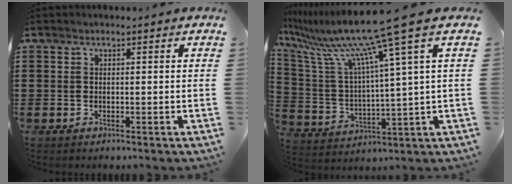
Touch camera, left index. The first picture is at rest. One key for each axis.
{"total": 12.5, "fx": 9.0, "fy": -0.6, "fz": 8.6, "tx": -0.212, "ty": -0.054, "tz": 0.139}